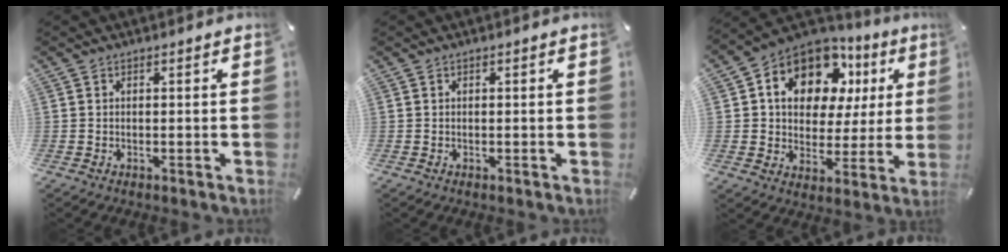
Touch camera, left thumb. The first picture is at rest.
{"total": 0.0}
{"total": 13.9, "force": [6.7, 9.9, 7.1], "torque": [-0.131, -0.033, 0.123]}